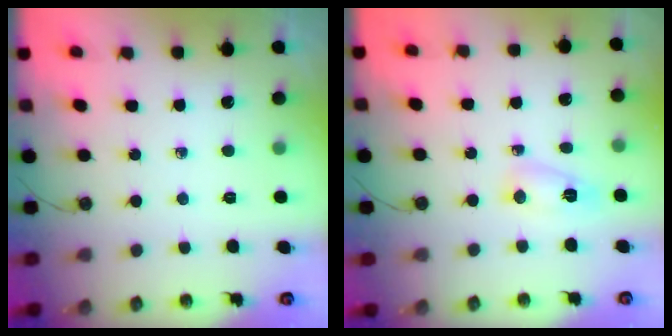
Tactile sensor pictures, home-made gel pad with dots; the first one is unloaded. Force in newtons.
{"total": 3.6, "press": 3.6, "slide": 0.5}